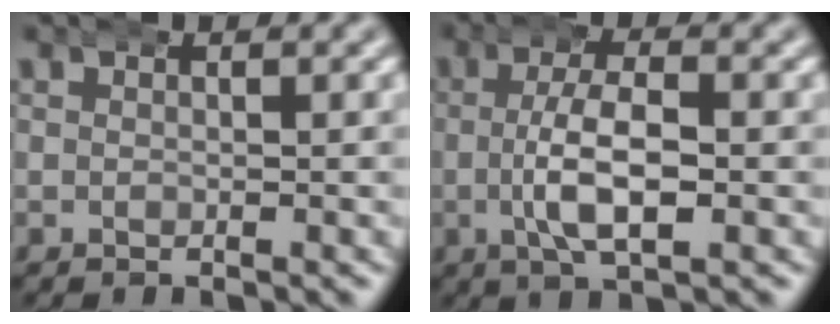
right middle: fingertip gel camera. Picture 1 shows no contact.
{"total": 4.6, "force": [0.4, 1.6, 4.3], "torque": [-0.062, 0.009, 0.003]}